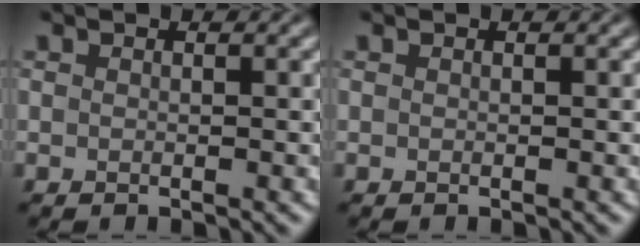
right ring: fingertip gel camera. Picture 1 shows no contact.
{"total": 0.0}